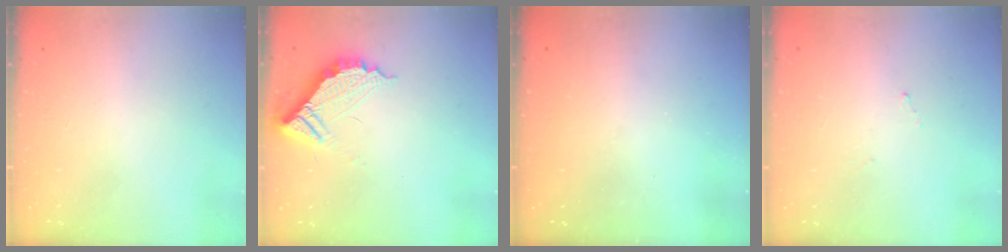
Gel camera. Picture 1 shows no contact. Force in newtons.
{"total": 10.6, "press": 10.5, "slide": 1.0}
{"total": 2.9, "press": 2.9, "slide": 0.3}
{"total": 6.6, "press": 6.6, "slide": 0.3}